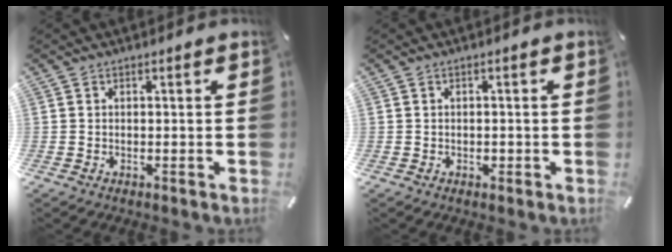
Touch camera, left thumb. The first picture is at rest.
{"total": 1.0, "force": [-0.4, 0.8, 0.5], "torque": [-0.011, 0.002, -0.008]}